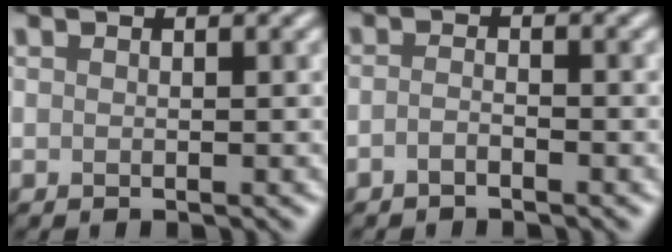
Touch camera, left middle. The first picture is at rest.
{"total": 1.1, "force": [-0.8, 0.3, 0.7], "torque": [-0.017, 0.002, -0.019]}